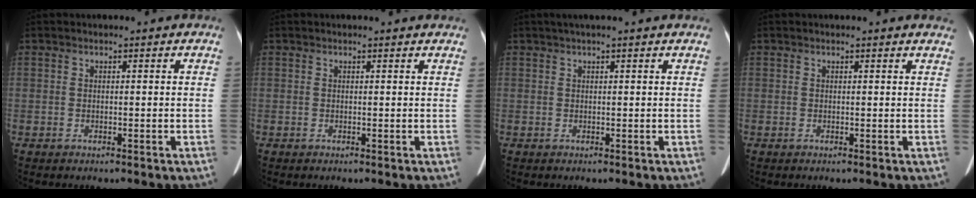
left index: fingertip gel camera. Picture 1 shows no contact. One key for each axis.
{"total": 1.8, "fx": 1.7, "fy": 0.1, "fz": 0.3, "tx": -0.012, "ty": 0.004, "tz": 0.013}
{"total": 4.6, "fx": 3.8, "fy": -0.1, "fz": 2.6, "tx": -0.035, "ty": 0.034, "tz": 0.050}
{"total": 4.1, "fx": 3.9, "fy": 0.4, "fz": 1.0, "tx": -0.010, "ty": -0.003, "tz": 0.022}